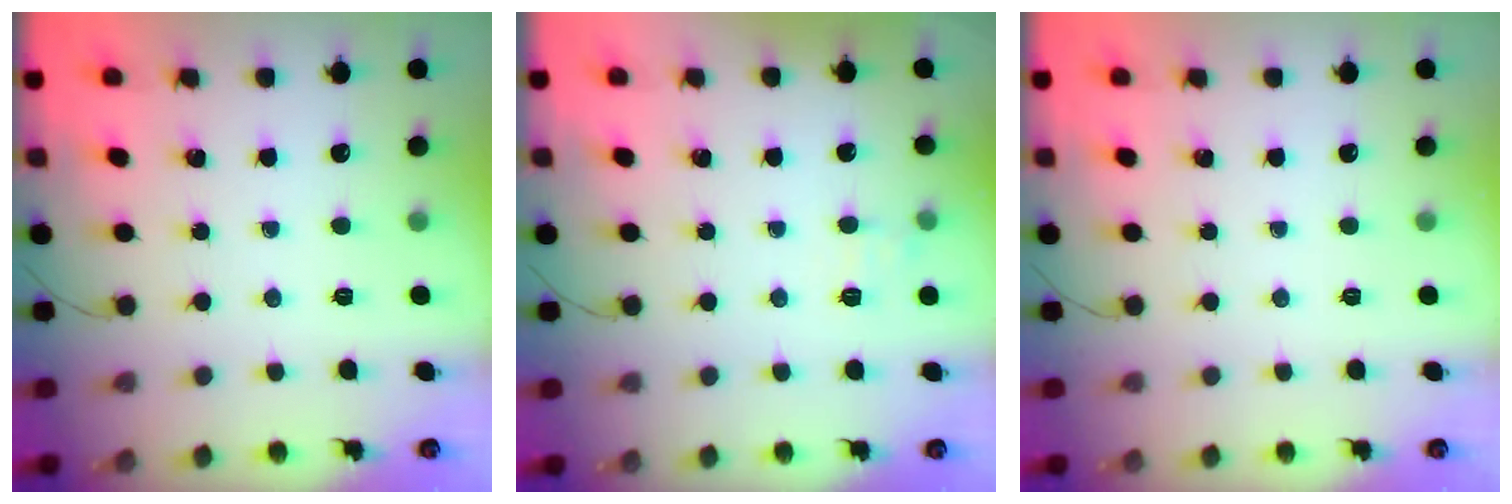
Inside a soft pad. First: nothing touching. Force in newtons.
{"total": 6.9, "press": 6.7, "slide": 1.6}
{"total": 0.0}